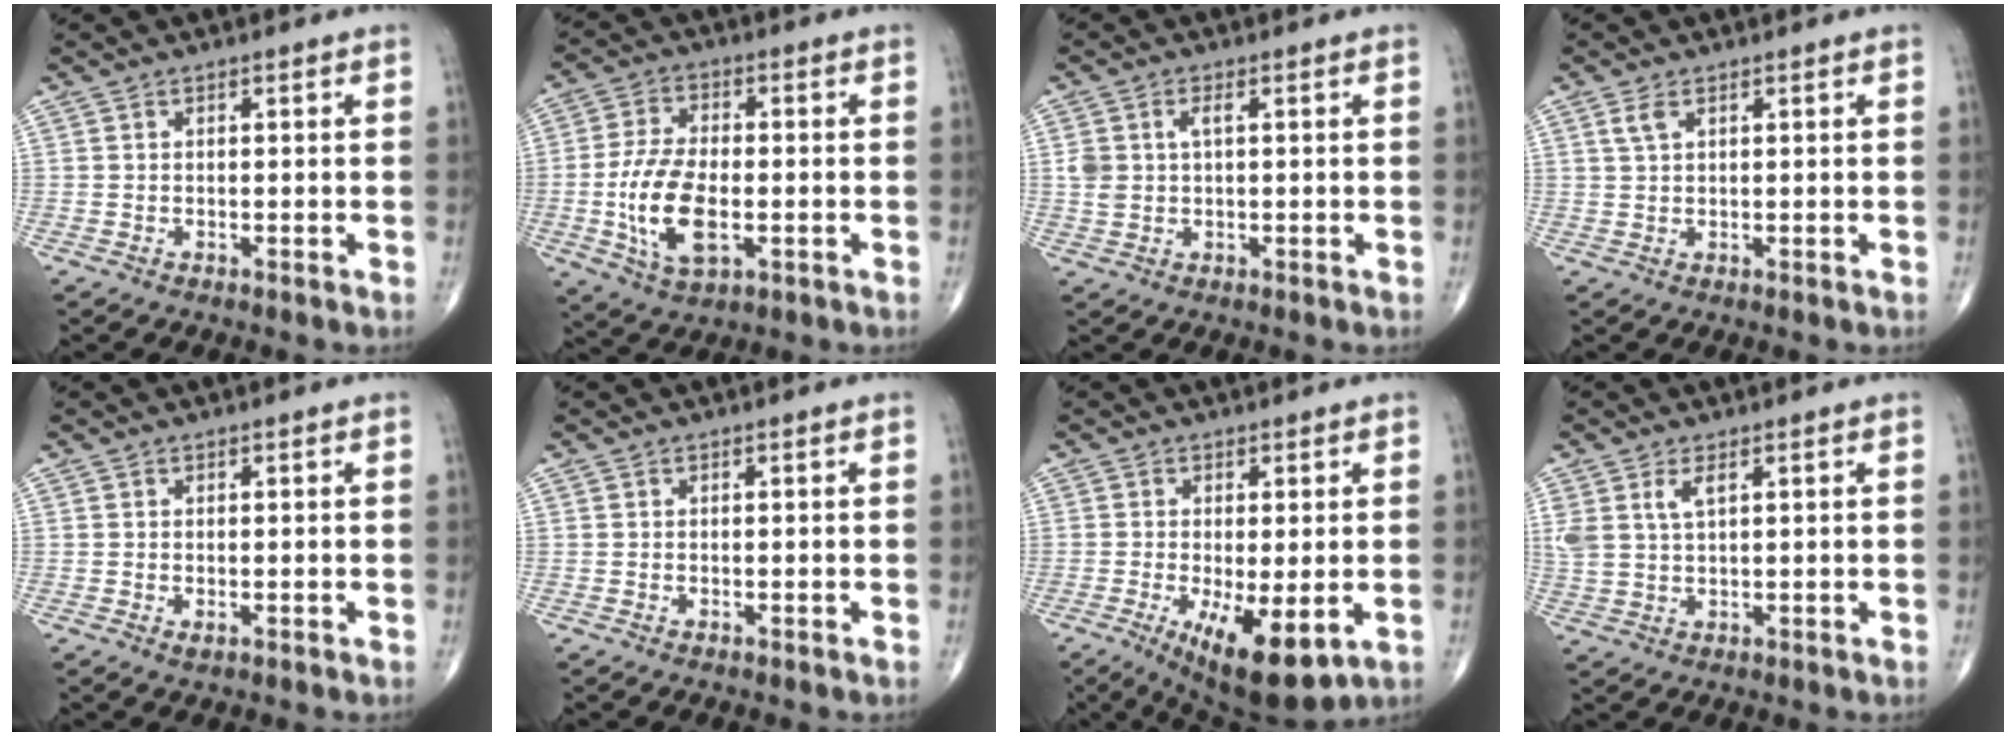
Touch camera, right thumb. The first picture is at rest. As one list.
[{"total": 12.8, "force": [-2.4, 6.5, 10.8], "torque": [-0.209, 0.002, -0.041]}, {"total": 4.0, "force": [0.9, 2.2, 3.2], "torque": [-0.078, 0.007, 0.019]}, {"total": 2.2, "force": [1.1, 1.0, 1.5], "torque": [-0.035, 0.006, 0.027]}, {"total": 0.9, "force": [-0.2, 0.5, 0.7], "torque": [-0.011, -0.003, -0.003]}, {"total": 0.0}, {"total": 11.9, "force": [-3.8, 4.2, 10.4], "torque": [-0.160, -0.022, -0.046]}, {"total": 4.8, "force": [2.1, 2.2, 3.7], "torque": [-0.084, 0.000, 0.049]}]